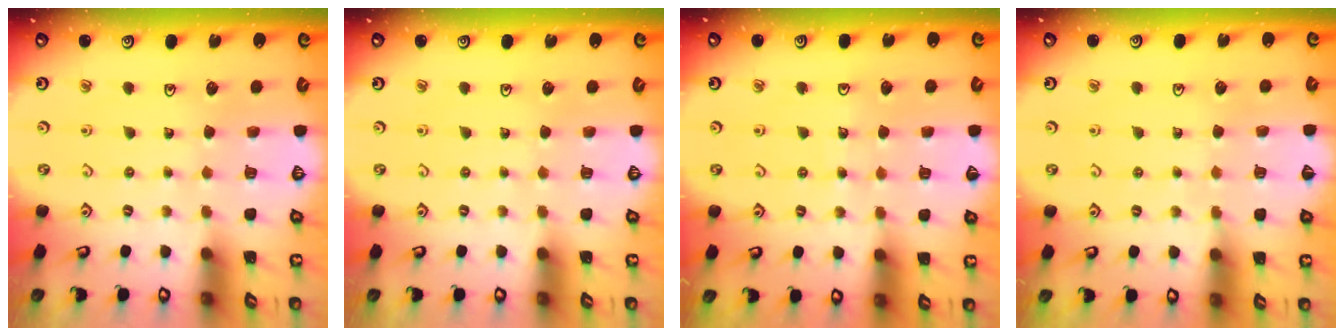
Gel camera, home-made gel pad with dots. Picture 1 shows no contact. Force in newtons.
{"total": 0.0}
{"total": 4.9, "press": 4.9, "slide": 0.6}
{"total": 3.6, "press": 3.5, "slide": 0.6}